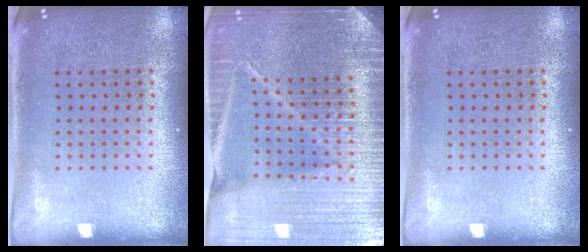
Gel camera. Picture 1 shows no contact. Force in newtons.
{"total": 5.4, "press": 4.8, "slide": 2.5}
{"total": 0.0}